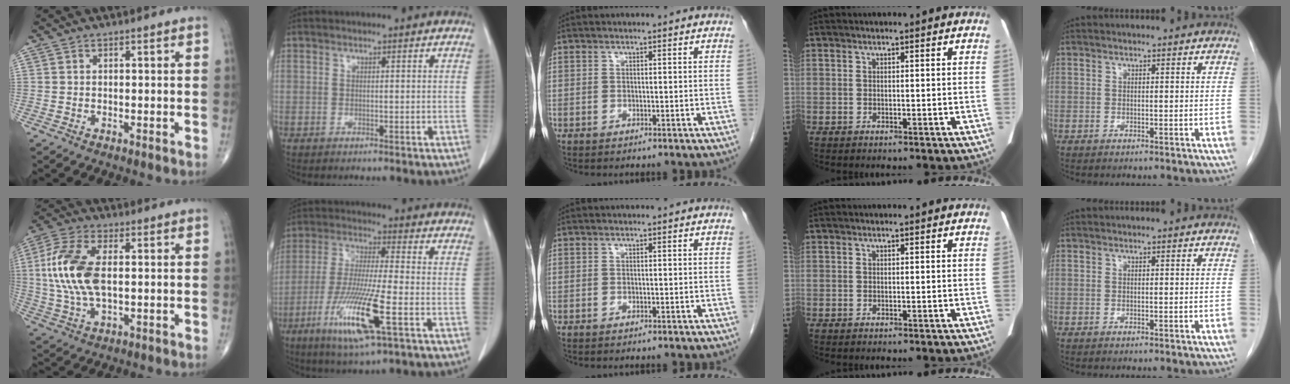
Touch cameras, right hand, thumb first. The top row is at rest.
{"thumb": {"total": 13.9, "force": [1.2, 7.1, 11.9], "torque": [-0.267, 0.006, 0.023]}, "index": {"total": 13.7, "force": [-5.4, 0.7, 12.5], "torque": [-0.256, -0.028, -0.100]}}